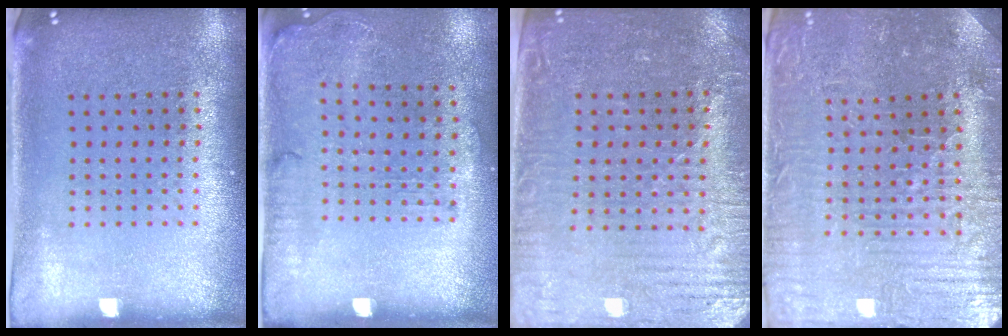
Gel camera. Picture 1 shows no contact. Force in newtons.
{"total": 1.6, "press": 1.3, "slide": 1.0}
{"total": 3.7, "press": 3.3, "slide": 1.7}
{"total": 3.7, "press": 3.6, "slide": 0.5}